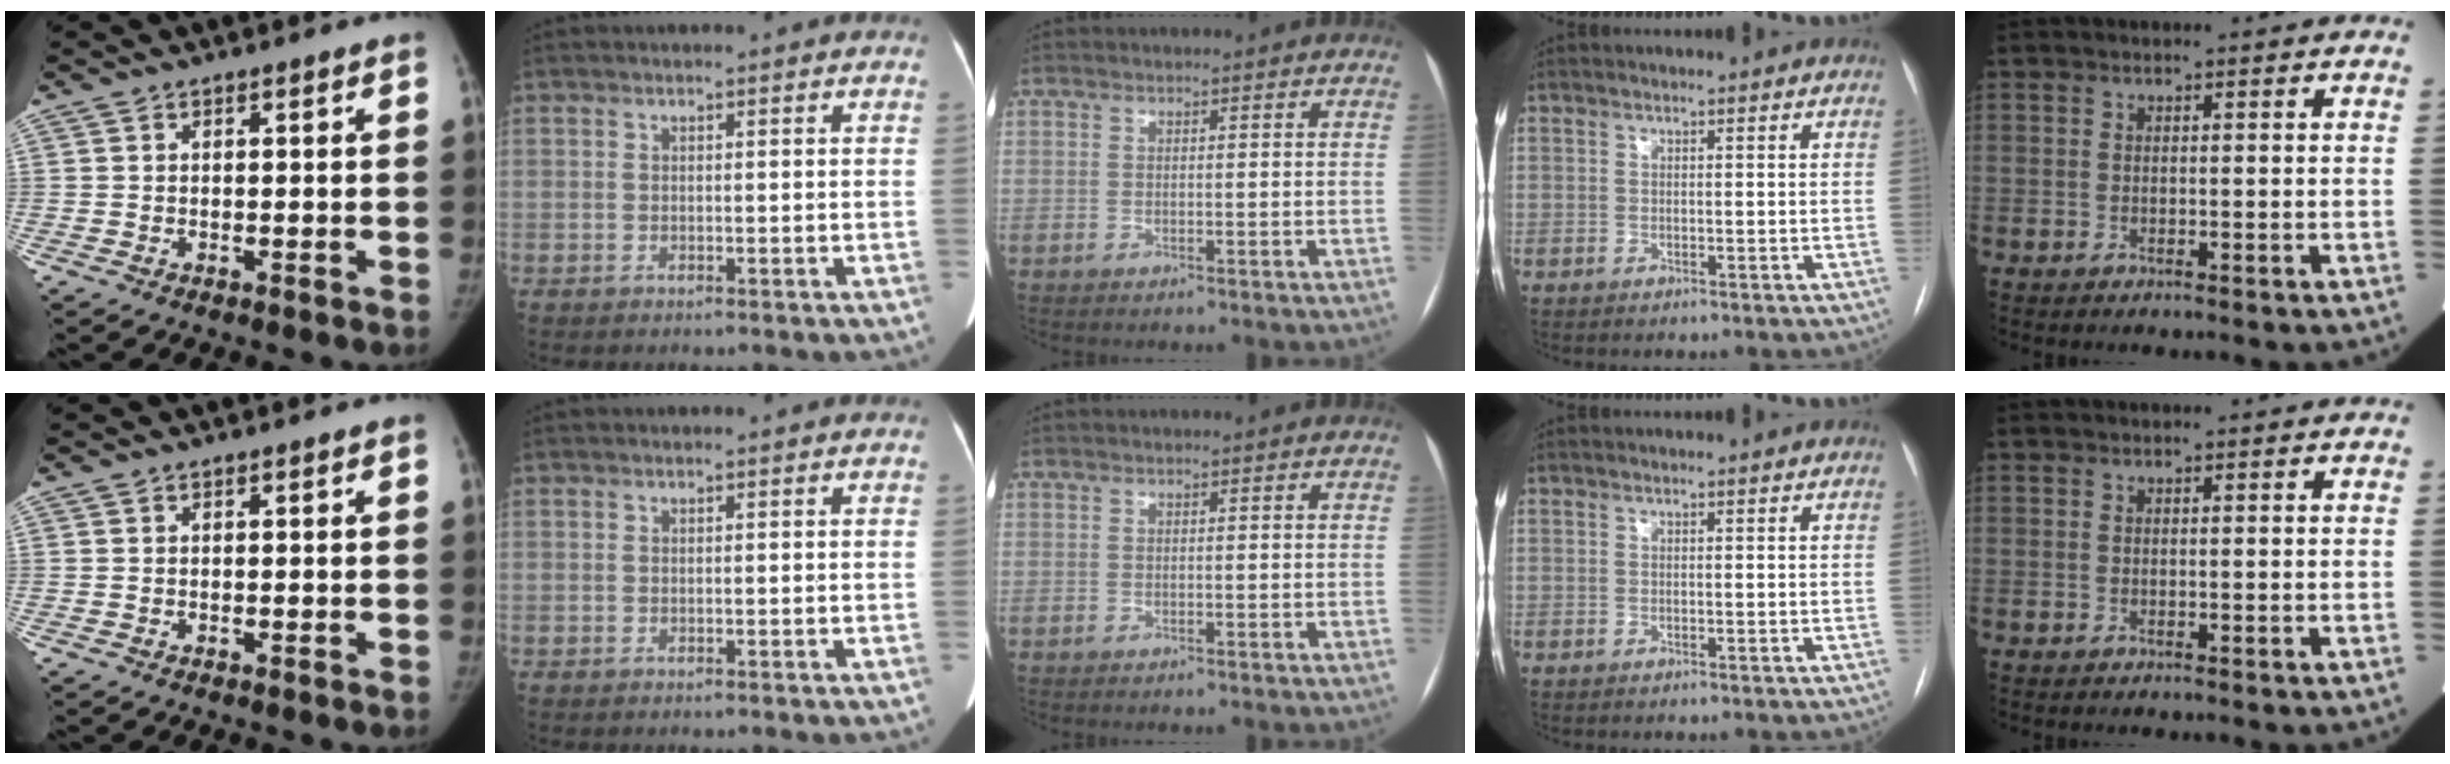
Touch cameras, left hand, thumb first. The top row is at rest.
{}